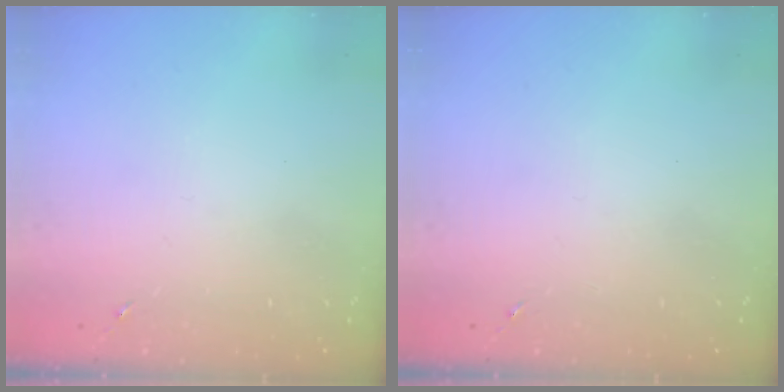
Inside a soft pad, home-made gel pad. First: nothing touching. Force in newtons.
{"total": 0.0}